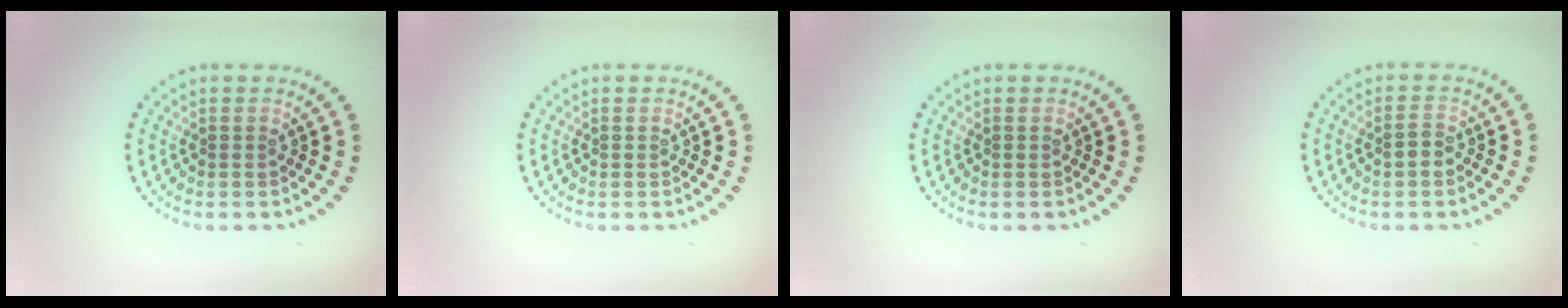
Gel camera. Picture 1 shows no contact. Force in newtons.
{"total": 0.0}
{"total": 0.0}
{"total": 1.3, "press": 1.3, "slide": 0.3}